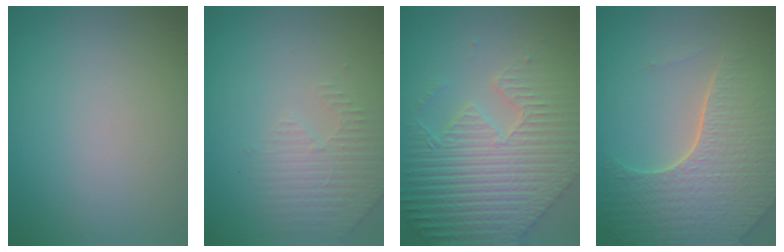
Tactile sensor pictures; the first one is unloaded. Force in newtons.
{"total": 2.8, "press": 2.7, "slide": 0.8}
{"total": 9.2, "press": 6.5, "slide": 6.6}
{"total": 7.4, "press": 5.5, "slide": 5.0}